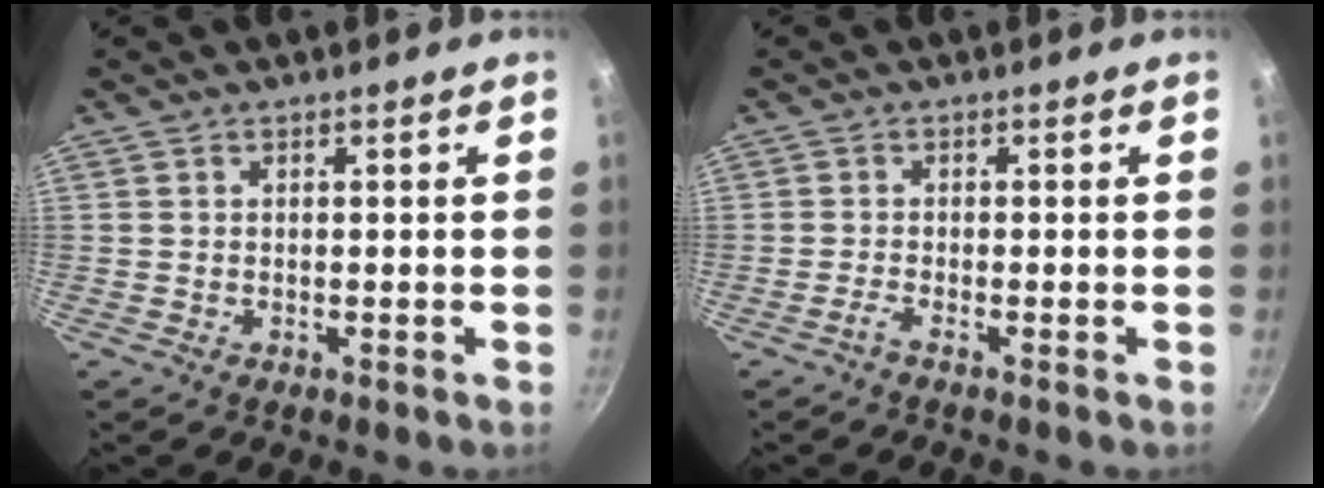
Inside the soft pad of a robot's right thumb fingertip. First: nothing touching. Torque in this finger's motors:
{"motor_torque": [0.57, 0.31, -0.02, -0.58, -0.02]}